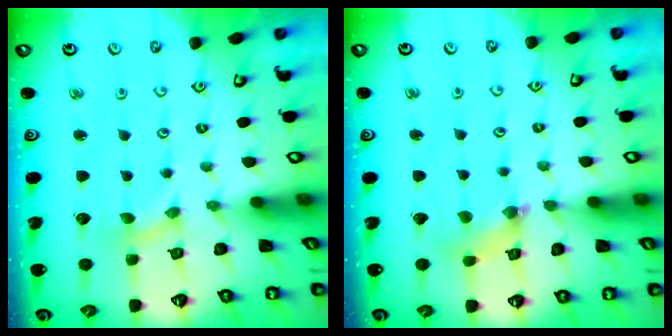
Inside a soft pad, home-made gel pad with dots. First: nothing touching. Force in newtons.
{"total": 2.5, "press": 2.5, "slide": 0.2}